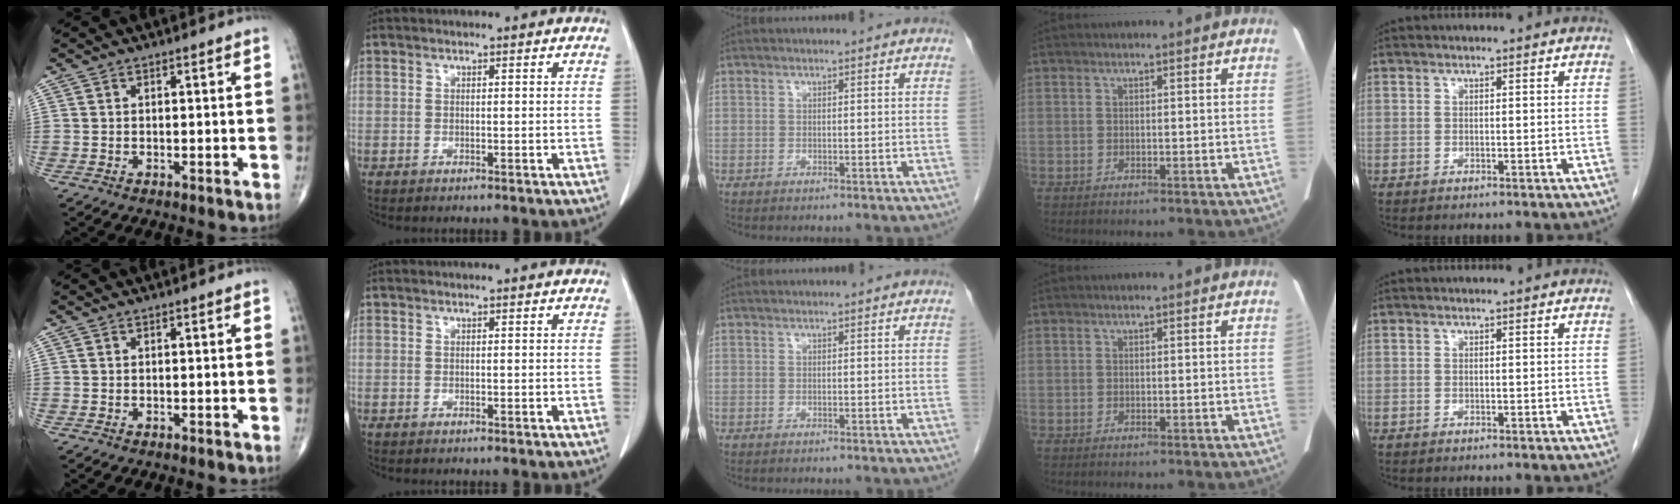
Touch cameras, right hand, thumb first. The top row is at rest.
{}